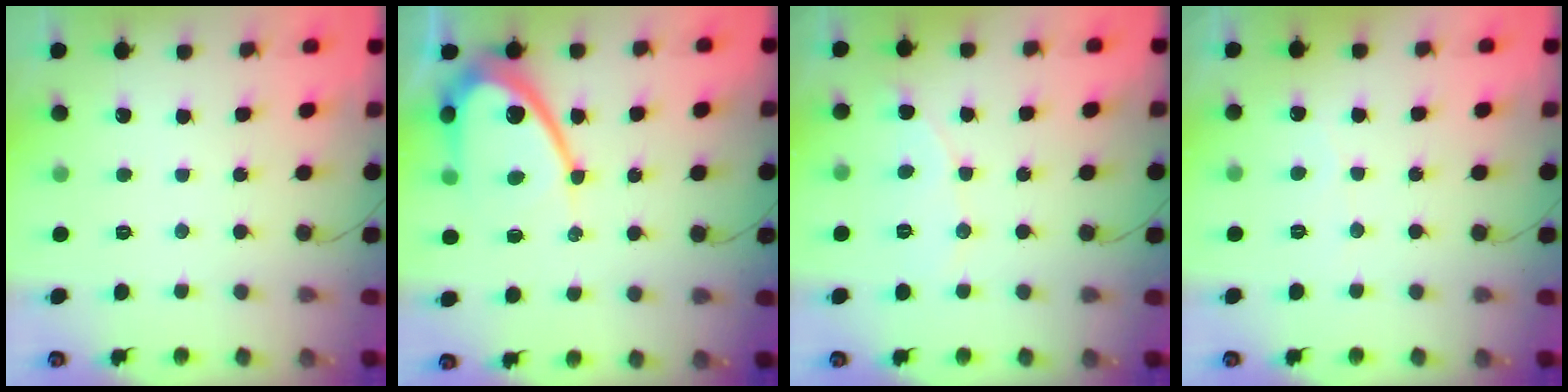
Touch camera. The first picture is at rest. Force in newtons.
{"total": 12.5, "press": 12.4, "slide": 1.1}
{"total": 4.2, "press": 4.2, "slide": 0.3}
{"total": 1.9, "press": 1.9, "slide": 0.2}